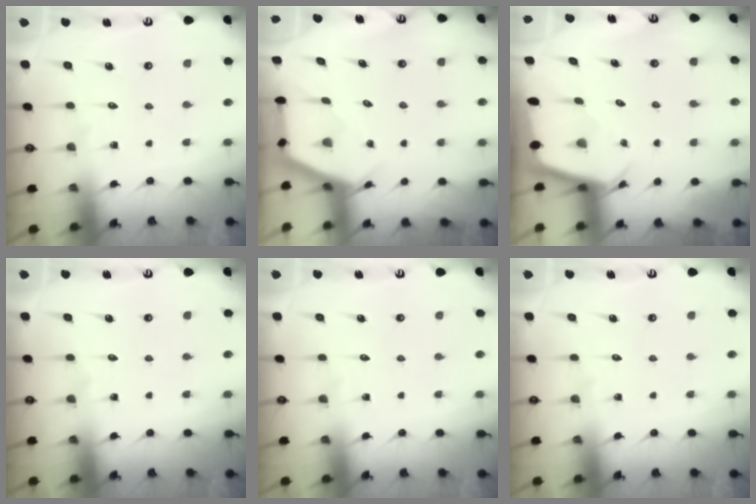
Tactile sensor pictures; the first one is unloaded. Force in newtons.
{"total": 2.9, "press": 2.8, "slide": 0.4}
{"total": 2.4, "press": 2.4, "slide": 0.2}
{"total": 0.0}
{"total": 0.0}
{"total": 0.0}